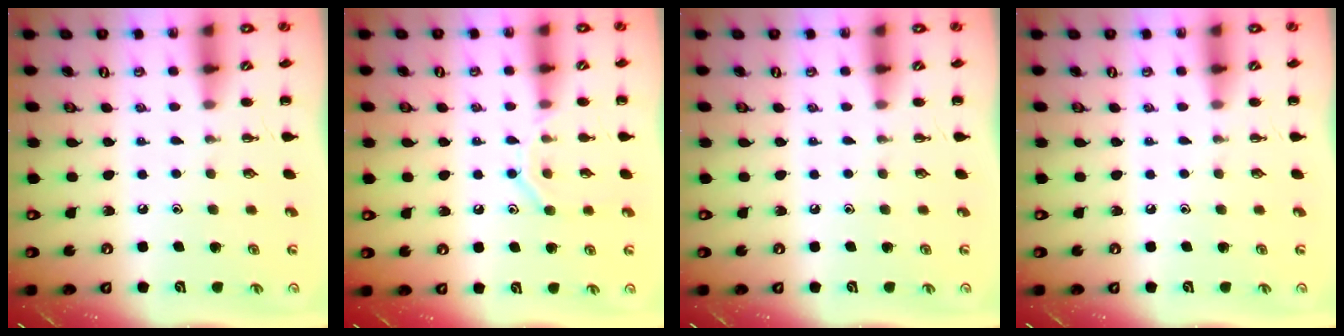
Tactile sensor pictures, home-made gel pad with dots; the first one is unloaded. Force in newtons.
{"total": 9.3, "press": 9.2, "slide": 1.6}
{"total": 0.0}
{"total": 0.0}